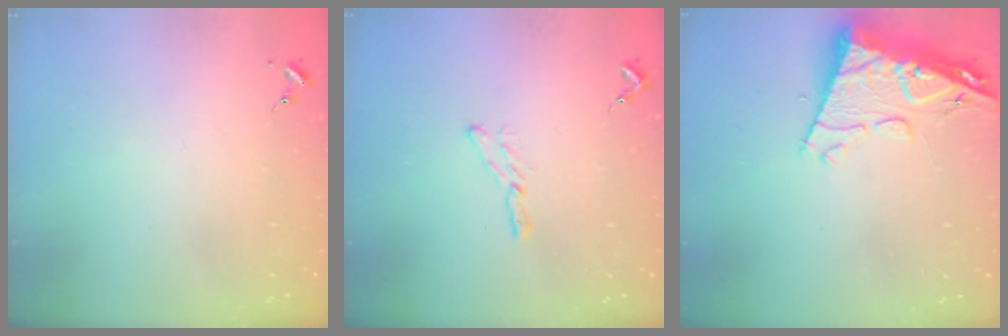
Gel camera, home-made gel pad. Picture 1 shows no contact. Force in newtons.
{"total": 6.3, "press": 6.3, "slide": 0.2}
{"total": 15.9, "press": 15.8, "slide": 1.5}